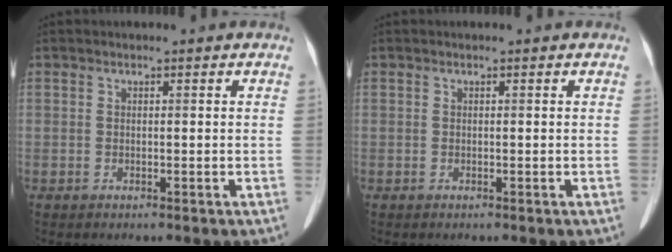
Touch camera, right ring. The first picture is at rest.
{"total": 0.0}